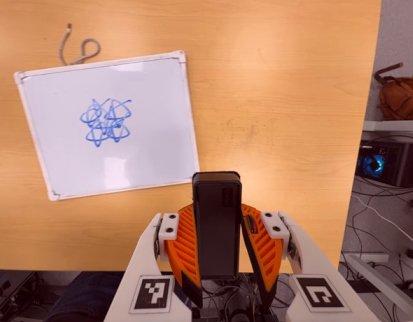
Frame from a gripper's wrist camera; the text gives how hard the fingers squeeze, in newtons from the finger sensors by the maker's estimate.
{"total": 6.0, "left": 5.1, "right": 6.9}